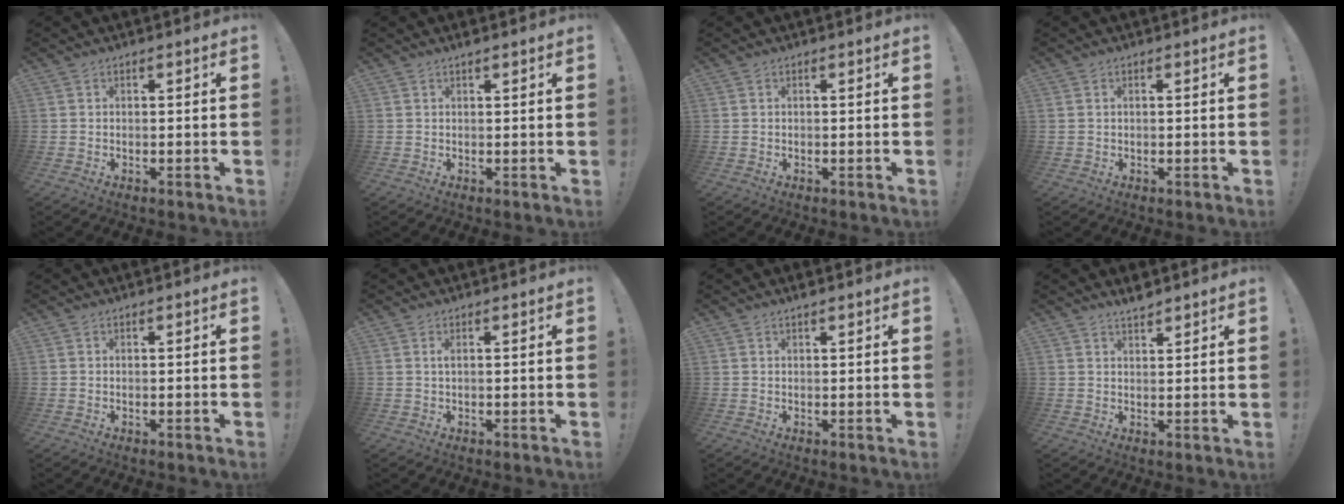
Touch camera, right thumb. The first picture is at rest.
{"total": 1.0, "force": [0.7, -0.2, 0.6], "torque": [-0.009, -0.001, 0.012]}
{"total": 0.0}
{"total": 0.8, "force": [0.3, 0.5, 0.5], "torque": [-0.015, 0.004, 0.007]}
{"total": 0.0}
{"total": 1.0, "force": [0.2, 0.0, 1.0], "torque": [-0.020, 0.002, 0.002]}
{"total": 1.0, "force": [0.8, -0.2, 0.5], "torque": [-0.007, -0.001, 0.014]}
{"total": 3.0, "force": [2.8, 0.4, 1.1], "torque": [-0.014, -0.019, 0.049]}